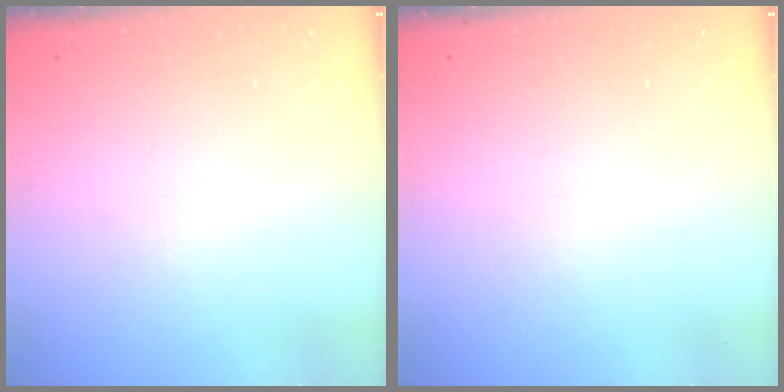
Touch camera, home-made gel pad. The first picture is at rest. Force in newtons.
{"total": 0.0}